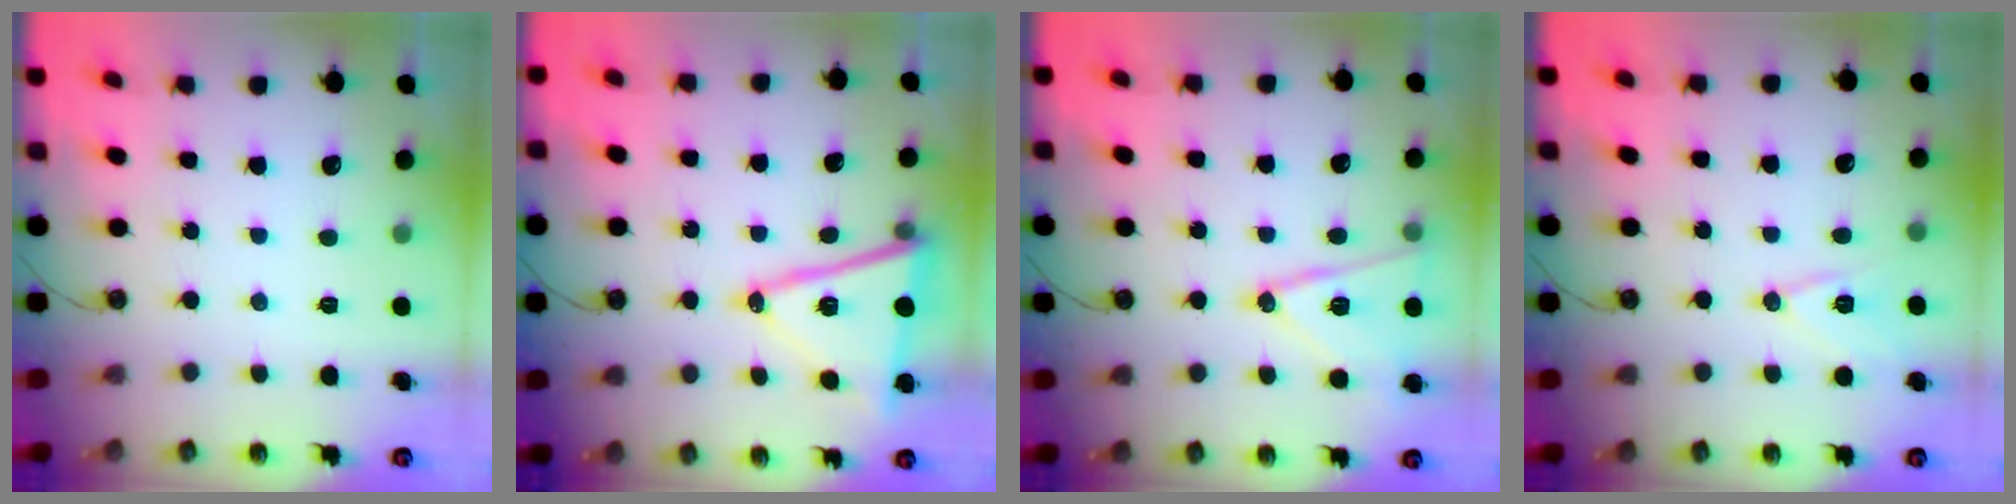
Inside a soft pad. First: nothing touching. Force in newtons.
{"total": 14.8, "press": 14.6, "slide": 2.5}
{"total": 13.3, "press": 13.1, "slide": 2.6}
{"total": 10.0, "press": 9.3, "slide": 3.6}